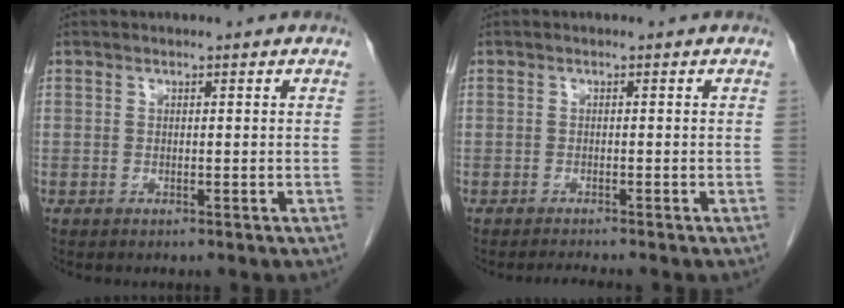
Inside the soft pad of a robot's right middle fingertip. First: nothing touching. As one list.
[{"total": 1.4, "force": [-1.2, -0.6, 0.3], "torque": [-0.014, -0.009, -0.020]}]